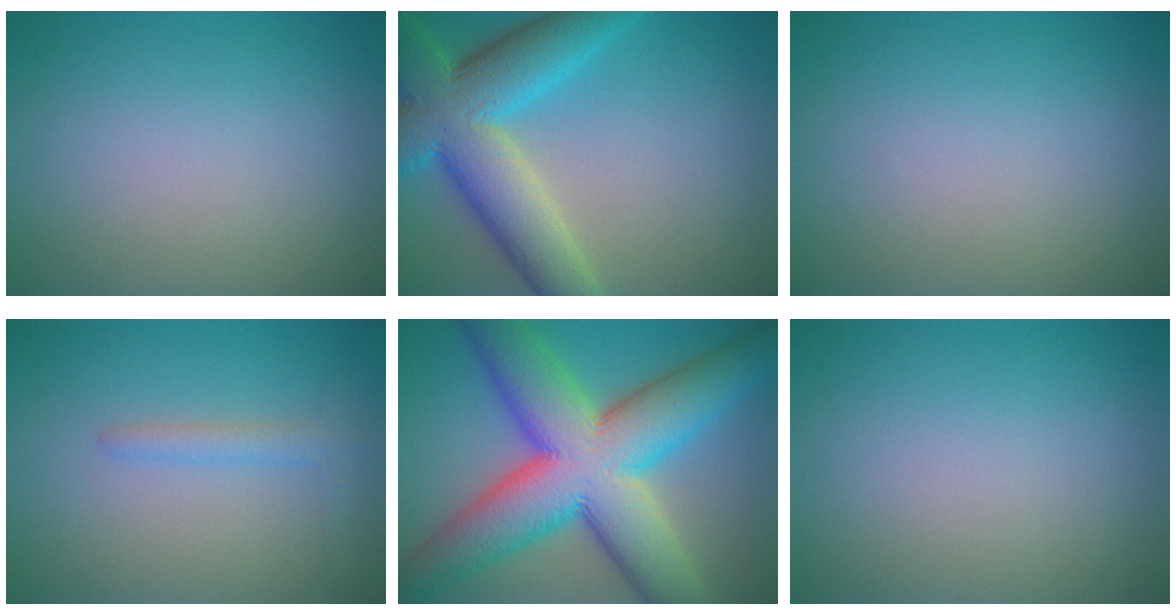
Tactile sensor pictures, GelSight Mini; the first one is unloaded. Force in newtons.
{"total": 10.6, "press": 10.6, "slide": 0.5}
{"total": 0.0}
{"total": 1.6, "press": 1.6, "slide": 0.1}
{"total": 15.7, "press": 15.6, "slide": 0.6}
{"total": 0.0}